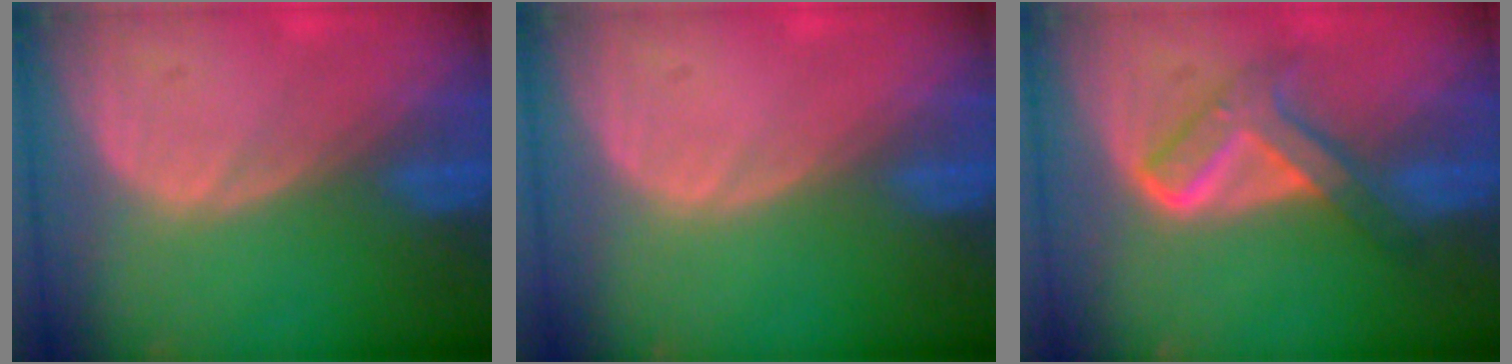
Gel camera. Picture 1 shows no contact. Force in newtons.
{"total": 0.0}
{"total": 5.9, "press": 5.9, "slide": 0.2}